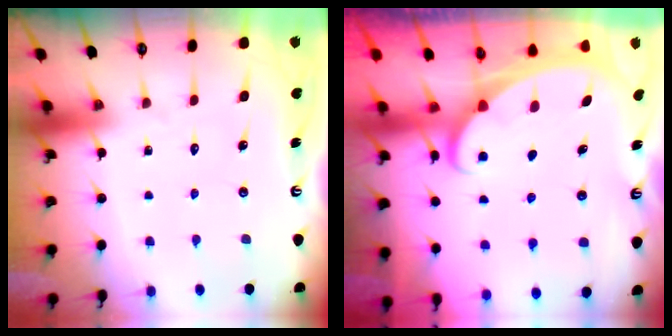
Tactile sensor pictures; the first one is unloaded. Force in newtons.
{"total": 2.3, "press": 2.3, "slide": 0.3}